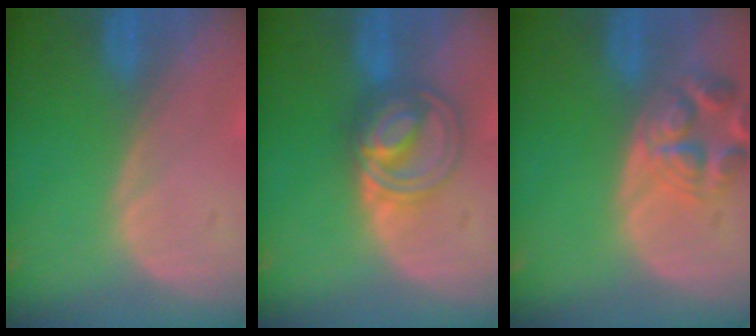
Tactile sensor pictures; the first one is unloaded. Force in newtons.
{"total": 6.8, "press": 6.8, "slide": 0.3}
{"total": 6.9, "press": 6.3, "slide": 2.8}